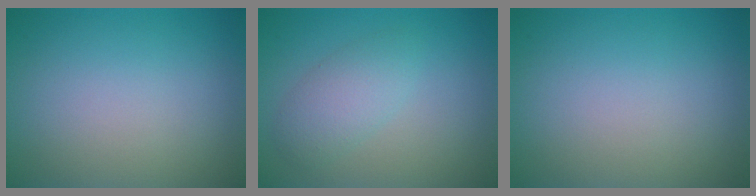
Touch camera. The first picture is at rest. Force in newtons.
{"total": 2.7, "press": 2.7, "slide": 0.1}
{"total": 0.0}